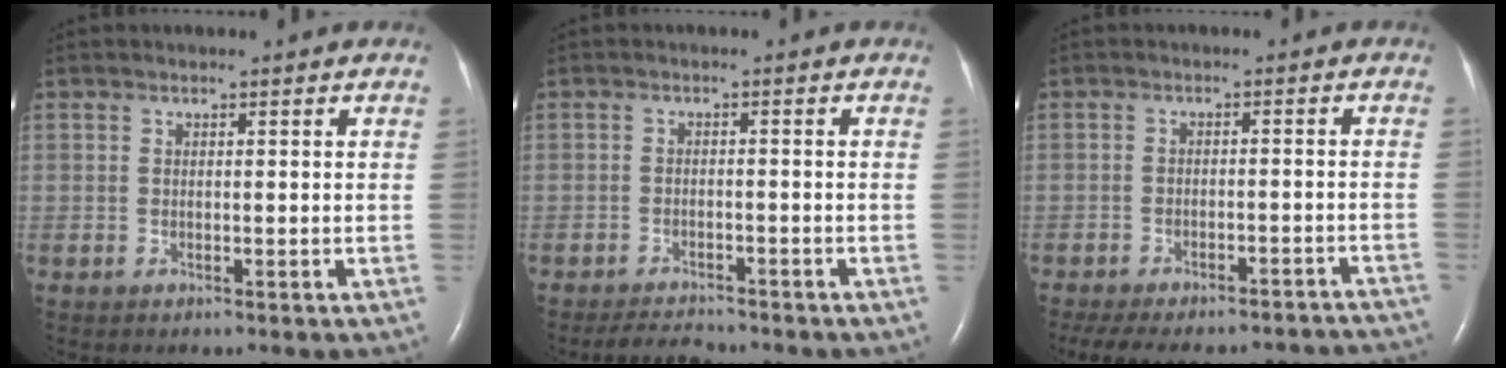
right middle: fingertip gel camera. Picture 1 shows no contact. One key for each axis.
{"total": 3.6, "fx": -3.5, "fy": 0.7, "fz": 0.7, "tx": -0.019, "ty": -0.012, "tz": -0.057}
{"total": 21.2, "fx": -18.8, "fy": 6.3, "fz": 7.4, "tx": -0.135, "ty": -0.002, "tz": -0.228}